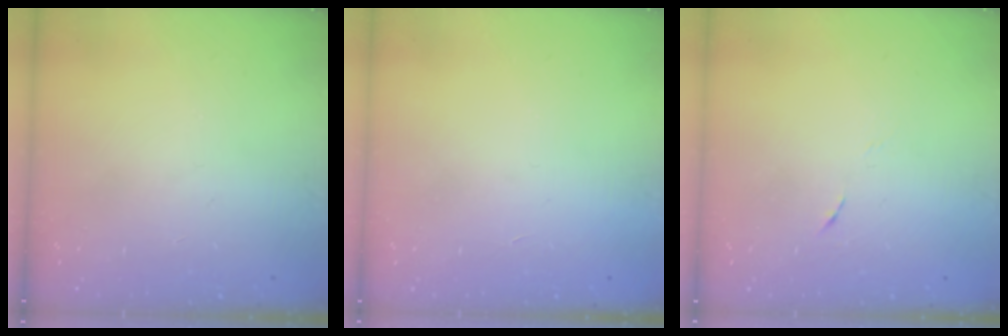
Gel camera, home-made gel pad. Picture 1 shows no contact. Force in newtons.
{"total": 1.6, "press": 1.6, "slide": 0.1}
{"total": 3.9, "press": 3.5, "slide": 1.6}